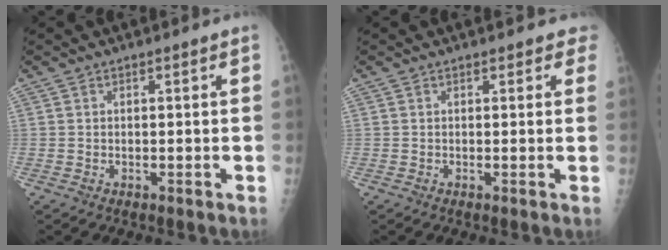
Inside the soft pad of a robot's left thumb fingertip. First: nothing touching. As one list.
[{"total": 2.3, "force": [1.8, 1.3, 0.7], "torque": [0.022, -0.003, 0.008]}]